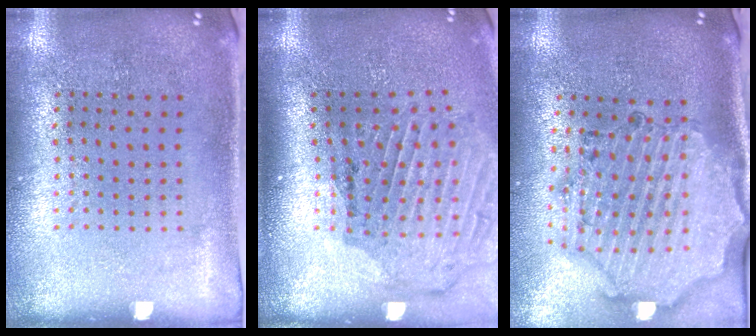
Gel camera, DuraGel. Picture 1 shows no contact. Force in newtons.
{"total": 2.0, "press": 1.9, "slide": 0.6}
{"total": 2.4, "press": 2.3, "slide": 0.7}